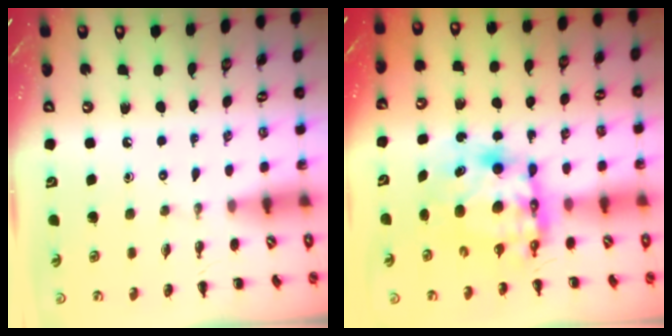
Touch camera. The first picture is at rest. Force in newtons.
{"total": 9.3, "press": 9.1, "slide": 2.2}